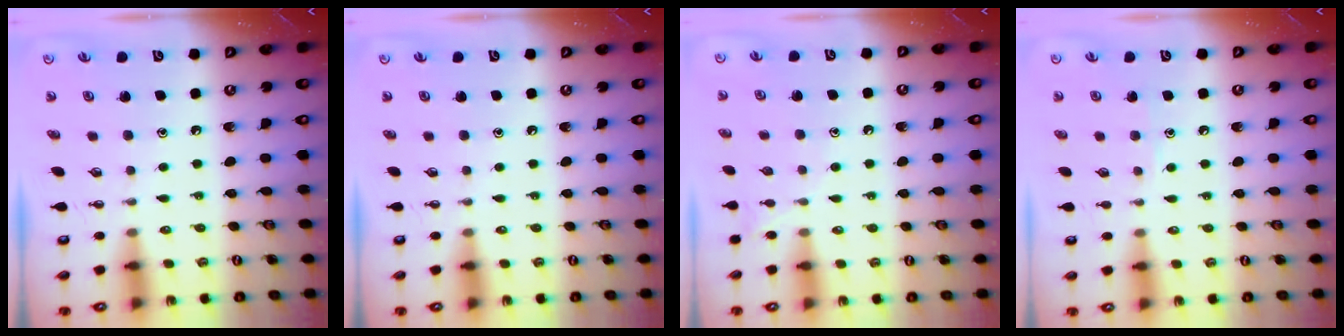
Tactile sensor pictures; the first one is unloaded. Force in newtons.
{"total": 0.0}
{"total": 7.1, "press": 7.0, "slide": 0.8}
{"total": 5.0, "press": 5.0, "slide": 0.6}